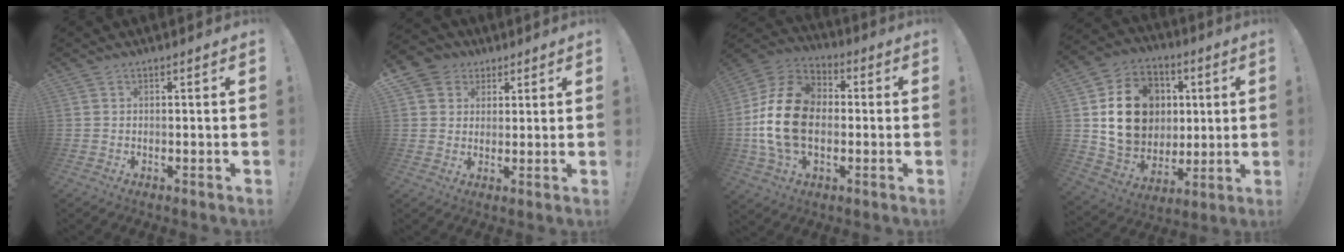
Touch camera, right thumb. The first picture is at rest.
{"total": 6.6, "force": [2.8, 5.9, 1.4], "torque": [-0.021, -0.011, 0.057]}
{"total": 20.8, "force": [-1.2, 14.5, 14.9], "torque": [-0.278, 0.028, -0.012]}
{"total": 19.6, "force": [3.4, 16.6, 9.9], "torque": [-0.155, -0.002, 0.090]}